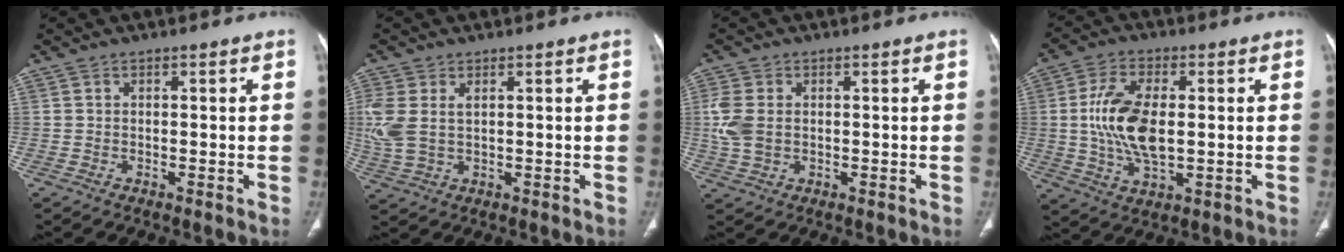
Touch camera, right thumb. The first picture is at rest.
{"total": 7.6, "force": [1.5, 4.6, 5.9], "torque": [-0.161, 0.007, 0.042]}
{"total": 5.8, "force": [0.4, 3.9, 4.2], "torque": [-0.109, 0.003, 0.012]}
{"total": 12.6, "force": [0.5, 6.4, 10.8], "torque": [-0.216, -0.003, 0.013]}